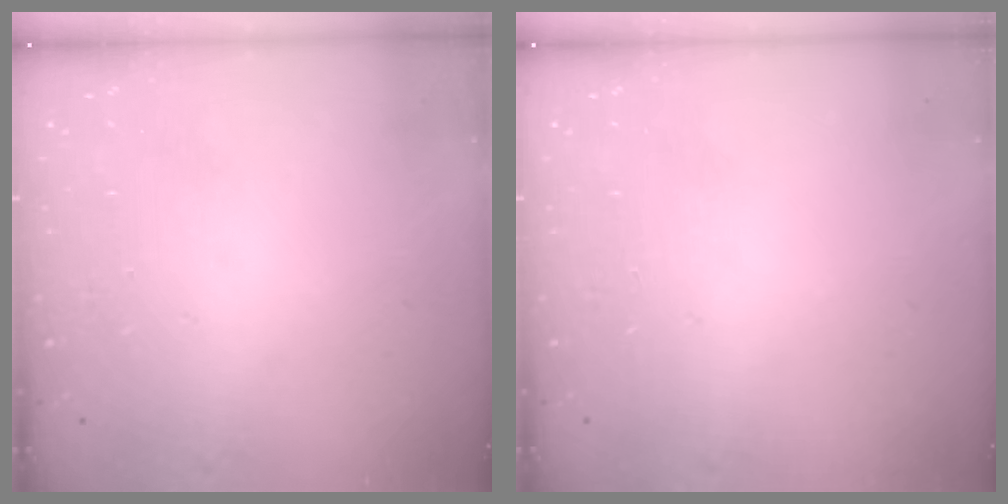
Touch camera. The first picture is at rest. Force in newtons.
{"total": 0.0}